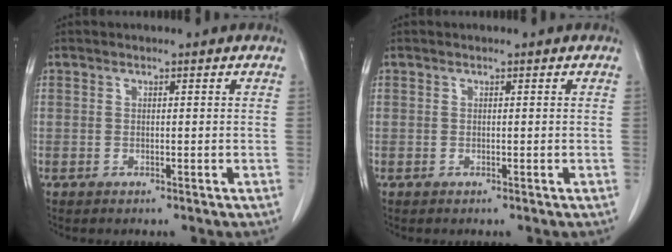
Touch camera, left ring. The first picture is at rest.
{"total": 0.0}